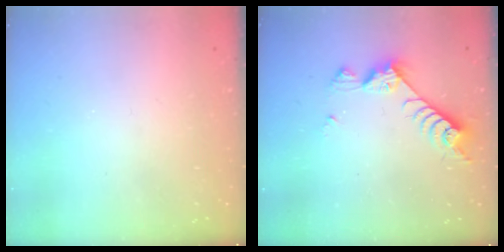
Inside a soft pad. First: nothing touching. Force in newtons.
{"total": 7.9, "press": 7.8, "slide": 1.3}